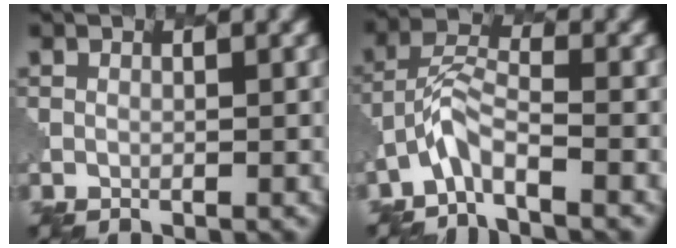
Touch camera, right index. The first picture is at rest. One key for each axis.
{"total": 3.1, "fx": -2.3, "fy": 0.6, "fz": 2.0, "tx": -0.043, "ty": 0.008, "tz": -0.053}